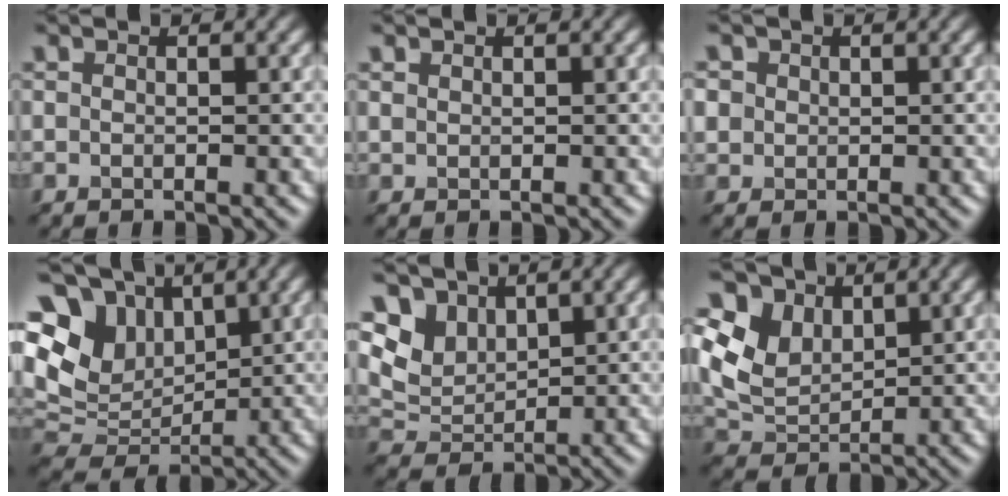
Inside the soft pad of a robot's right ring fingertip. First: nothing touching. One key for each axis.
{"total": 0.9, "fx": 0.2, "fy": -0.5, "fz": -0.7, "tx": 0.006, "ty": 0.003, "tz": 0.014}
{"total": 1.3, "fx": 0.6, "fy": 1.1, "fz": -0.3, "tx": 0.000, "ty": 0.014, "tz": 0.012}
{"total": 10.0, "fx": 4.8, "fy": 7.1, "fz": 5.1, "tx": -0.130, "ty": 0.036, "tz": 0.092}
{"total": 3.6, "fx": 3.1, "fy": 1.9, "fz": 0.4, "tx": -0.032, "ty": -0.004, "tz": 0.087}
{"total": 5.7, "fx": 3.1, "fy": 3.9, "fz": 2.8, "tx": -0.104, "ty": 0.027, "tz": 0.079}